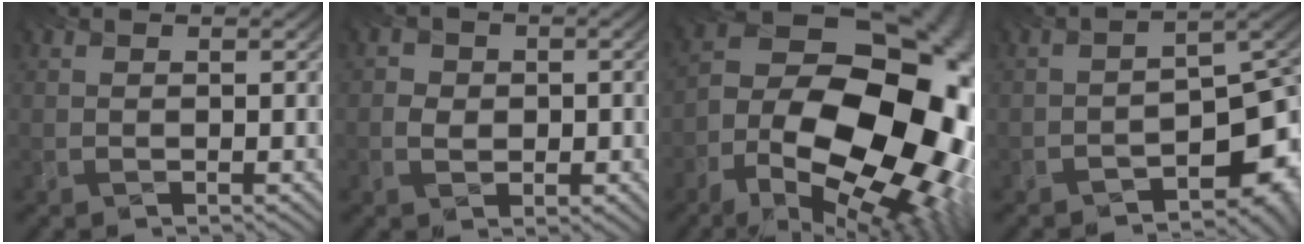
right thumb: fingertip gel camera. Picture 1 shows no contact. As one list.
[{"total": 1.9, "force": [-1.0, 1.7, 0.2], "torque": [-0.007, -0.007, -0.021]}, {"total": 21.3, "force": [-5.8, 12.7, 16.2], "torque": [-0.242, -0.034, -0.075]}, {"total": 12.2, "force": [-5.8, 6.0, 8.9], "torque": [-0.129, -0.026, -0.091]}]